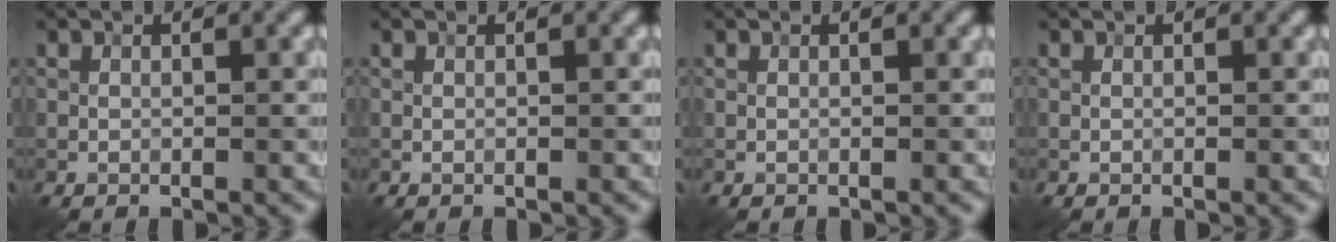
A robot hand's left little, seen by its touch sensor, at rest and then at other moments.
{"total": 0.0}
{"total": 0.0}
{"total": 0.0}